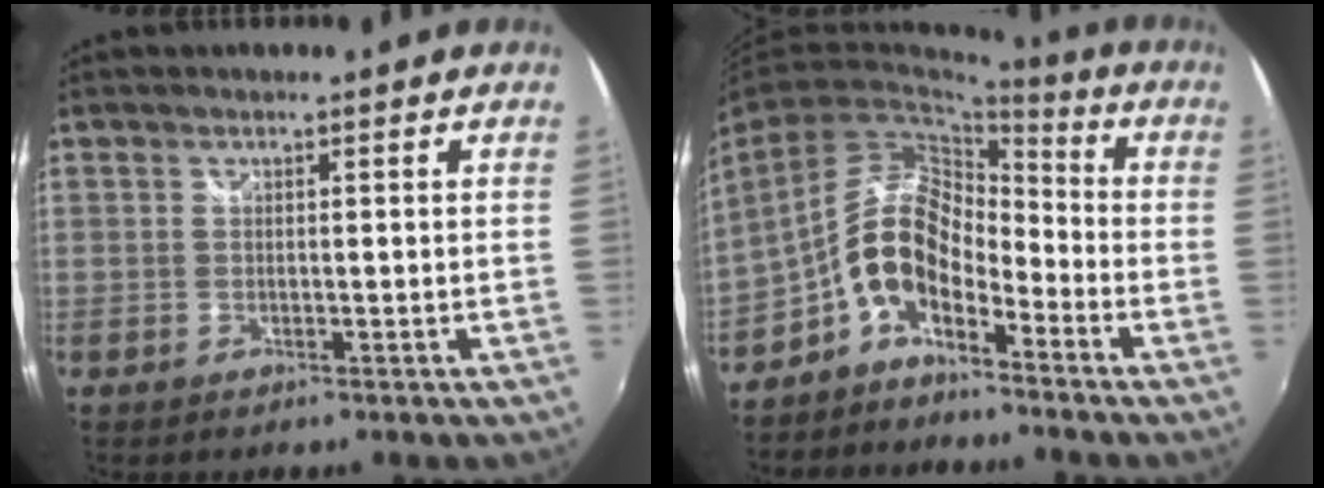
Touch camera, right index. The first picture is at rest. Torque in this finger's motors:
{"motor_torque": [0.98, -0.92, 0.59, 0.08]}